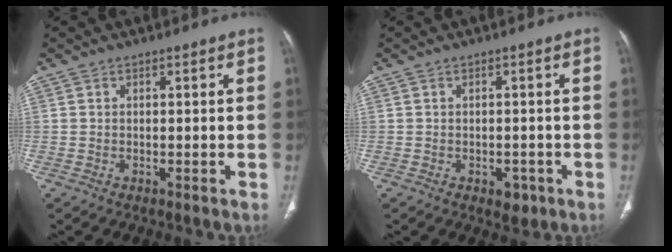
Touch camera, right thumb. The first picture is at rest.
{"total": 2.8, "force": [-1.3, 1.9, 1.5], "torque": [-0.004, 0.003, -0.010]}